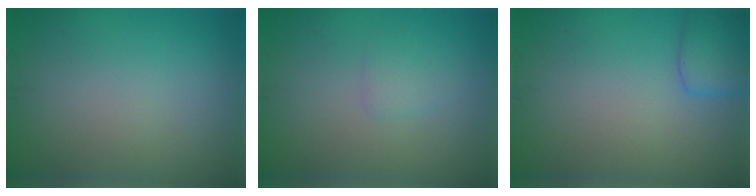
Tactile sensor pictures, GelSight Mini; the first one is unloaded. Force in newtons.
{"total": 1.1, "press": 1.1, "slide": 0.1}
{"total": 2.7, "press": 2.6, "slide": 0.2}